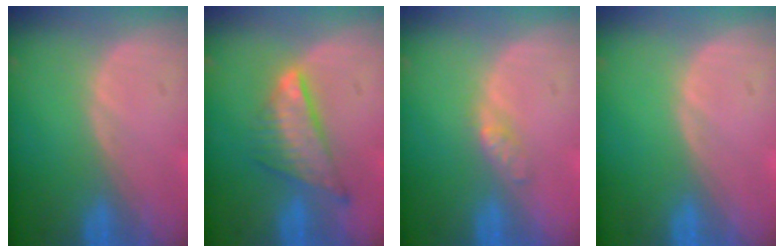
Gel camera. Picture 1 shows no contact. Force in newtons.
{"total": 7.6, "press": 6.6, "slide": 3.7}
{"total": 2.0, "press": 2.0, "slide": 0.1}
{"total": 0.0}